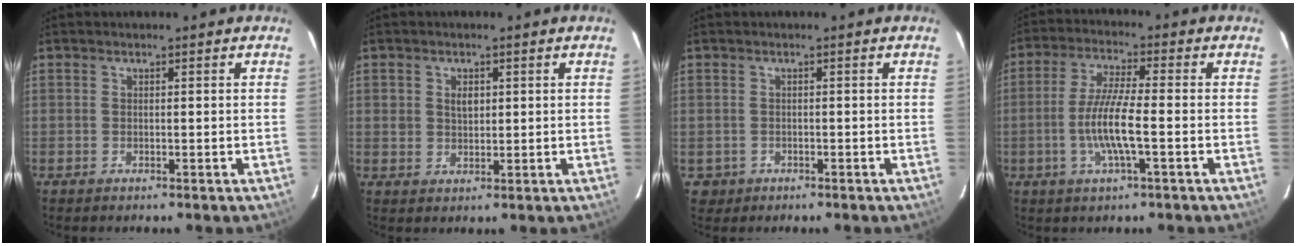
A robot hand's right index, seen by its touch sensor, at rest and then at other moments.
{"total": 2.8, "force": [0.8, 2.2, 1.6], "torque": [-0.023, 0.005, 0.015]}
{"total": 2.7, "force": [-0.7, 2.6, 0.4], "torque": [-0.014, 0.002, -0.004]}
{"total": 10.5, "force": [-2.7, 1.0, 10.1], "torque": [-0.208, -0.003, -0.053]}